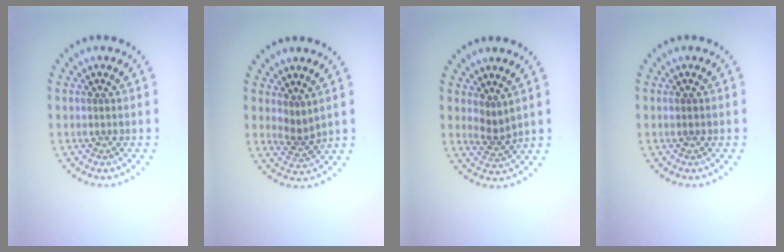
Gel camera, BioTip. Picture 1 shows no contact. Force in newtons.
{"total": 2.0, "press": 1.3, "slide": 1.5}
{"total": 1.8, "press": 1.2, "slide": 1.4}
{"total": 0.5, "press": 0.5, "slide": 0.0}